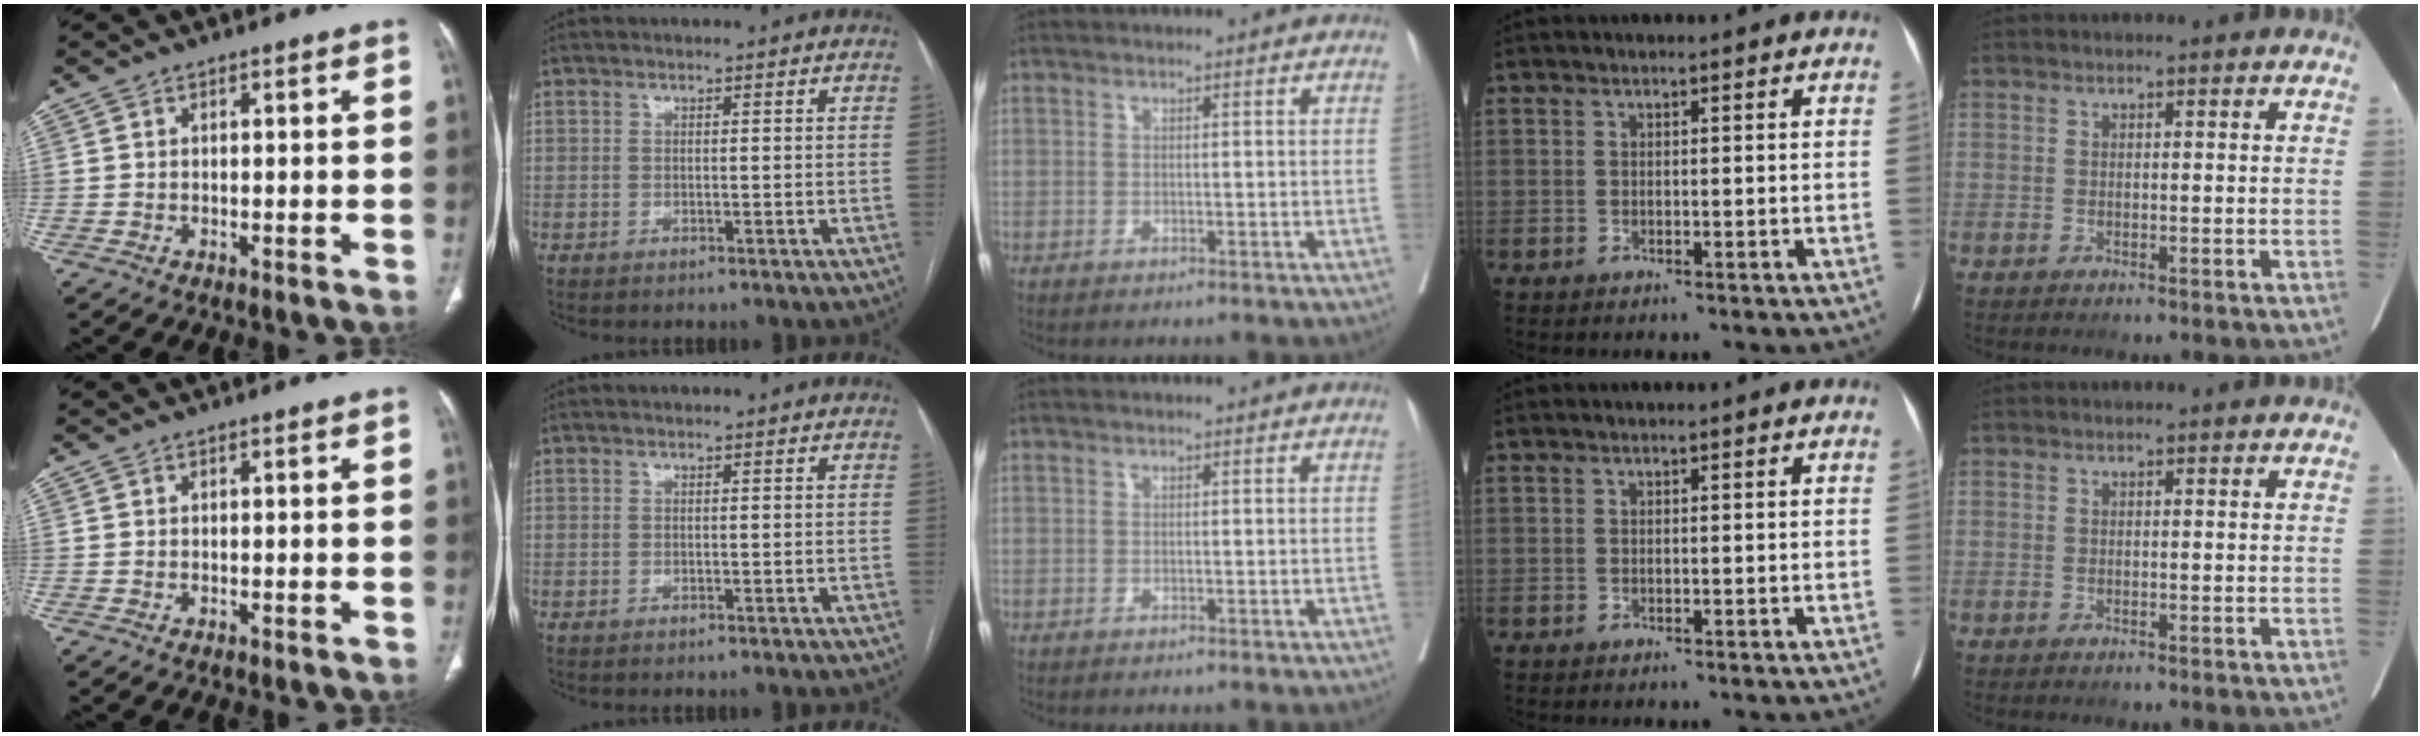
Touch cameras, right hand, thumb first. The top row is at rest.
{}